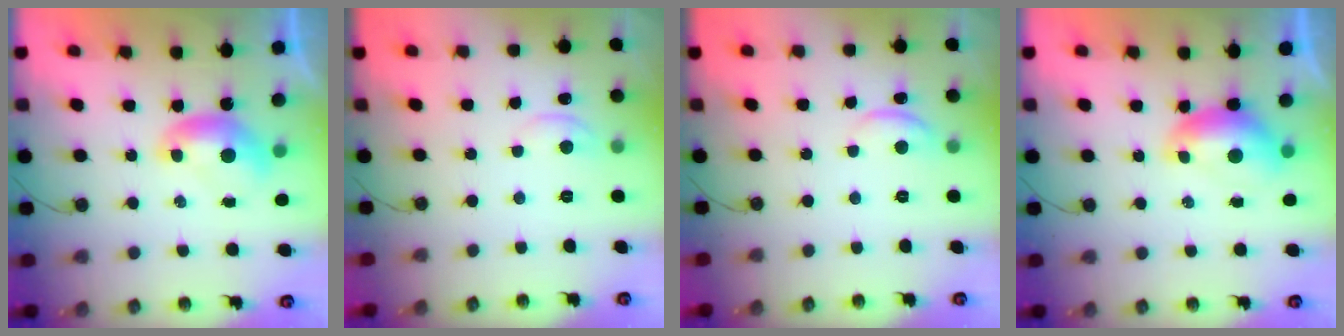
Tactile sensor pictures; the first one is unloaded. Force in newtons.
{"total": 1.3, "press": 1.2, "slide": 0.2}
{"total": 2.7, "press": 2.6, "slide": 0.5}
{"total": 0.0}